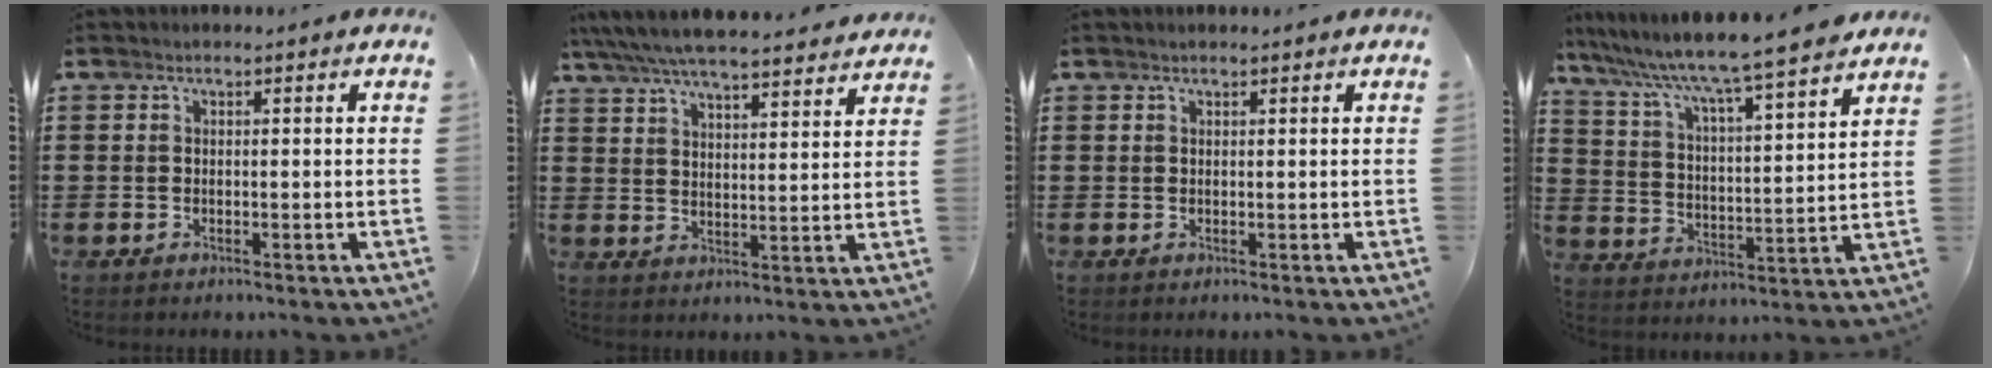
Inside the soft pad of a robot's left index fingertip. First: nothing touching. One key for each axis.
{"total": 6.3, "fx": 6.0, "fy": 0.4, "fz": 2.1, "tx": -0.064, "ty": -0.030, "tz": 0.104}
{"total": 0.5, "fx": 0.4, "fy": 0.0, "fz": 0.3, "tx": -0.007, "ty": 0.000, "tz": 0.009}
{"total": 7.0, "fx": 6.4, "fy": -0.8, "fz": 2.8, "tx": -0.084, "ty": -0.055, "tz": 0.100}